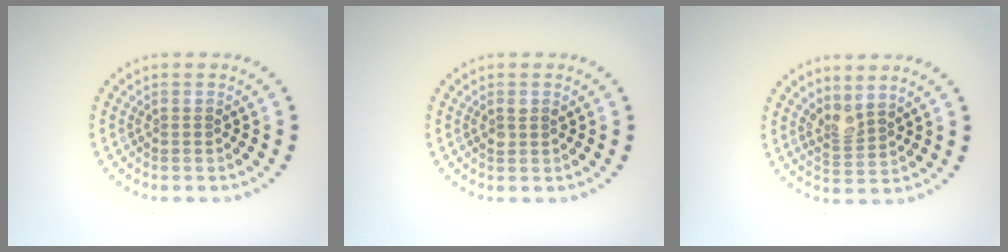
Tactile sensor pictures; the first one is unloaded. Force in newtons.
{"total": 1.0, "press": 1.0, "slide": 0.3}
{"total": 2.1, "press": 1.5, "slide": 1.4}